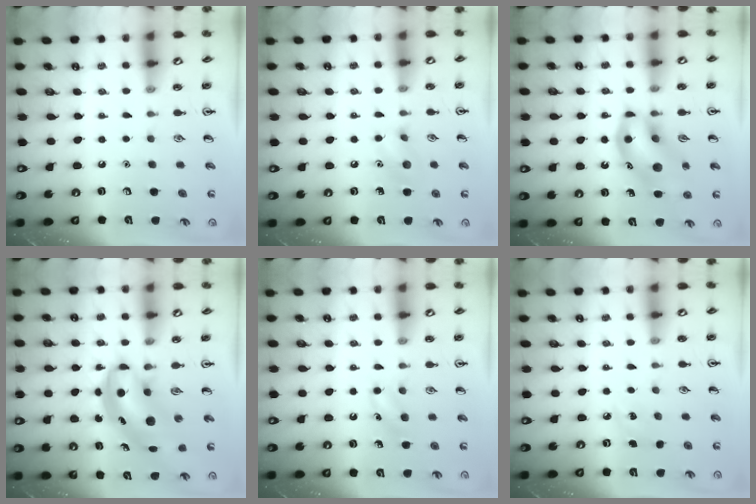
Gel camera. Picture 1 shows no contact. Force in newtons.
{"total": 6.6, "press": 6.5, "slide": 1.4}
{"total": 13.1, "press": 12.8, "slide": 2.7}
{"total": 6.9, "press": 6.8, "slide": 1.2}
{"total": 5.5, "press": 5.2, "slide": 1.7}
{"total": 4.5, "press": 4.2, "slide": 1.6}